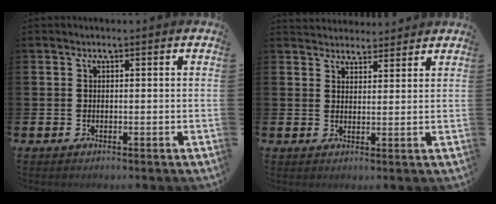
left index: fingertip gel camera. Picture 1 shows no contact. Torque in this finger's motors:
{"motor_torque": [0.45, -1.68, -0.19, 0.03]}